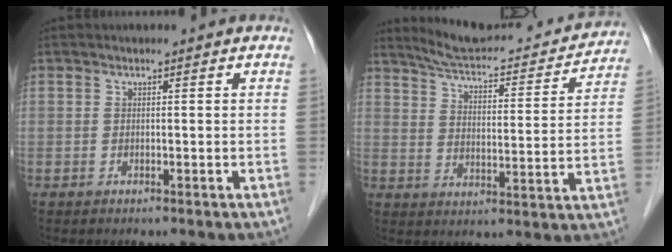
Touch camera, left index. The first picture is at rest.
{"total": 18.6, "force": [17.6, 2.8, 5.4], "torque": [-0.075, -0.019, 0.234]}